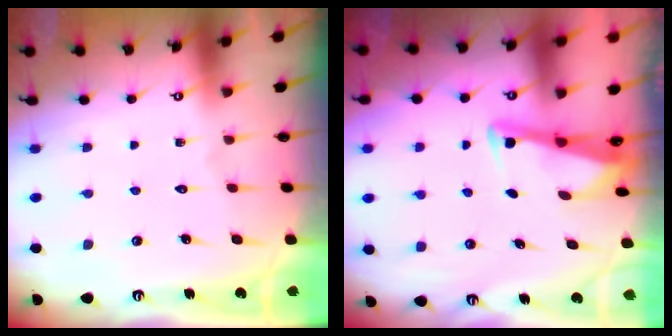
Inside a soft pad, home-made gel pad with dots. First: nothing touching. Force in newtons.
{"total": 3.0, "press": 3.0, "slide": 0.3}